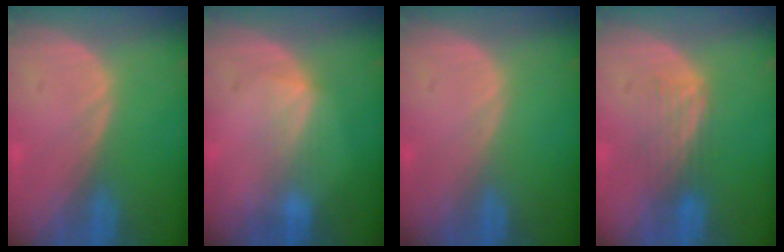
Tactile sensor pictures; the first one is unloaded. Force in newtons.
{"total": 2.7, "press": 2.7, "slide": 0.4}
{"total": 0.0}
{"total": 4.3, "press": 3.6, "slide": 2.4}